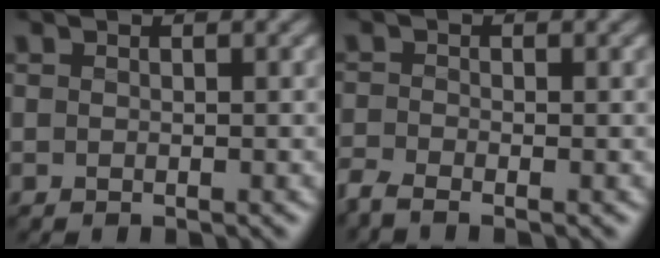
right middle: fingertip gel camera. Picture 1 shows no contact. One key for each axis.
{"total": 2.8, "fx": -2.2, "fy": 1.0, "fz": 1.5, "tx": -0.045, "ty": -0.006, "tz": -0.054}